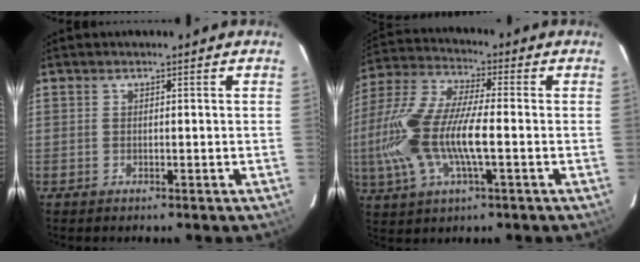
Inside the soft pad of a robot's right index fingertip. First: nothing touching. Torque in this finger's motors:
{"motor_torque": [1.58, -0.56, 1.05, 0.21]}